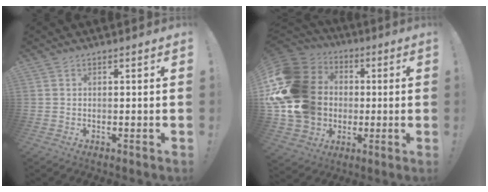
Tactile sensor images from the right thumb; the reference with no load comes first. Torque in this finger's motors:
{"motor_torque": [2.40, 2.42, 1.69, -1.08, 0.53]}